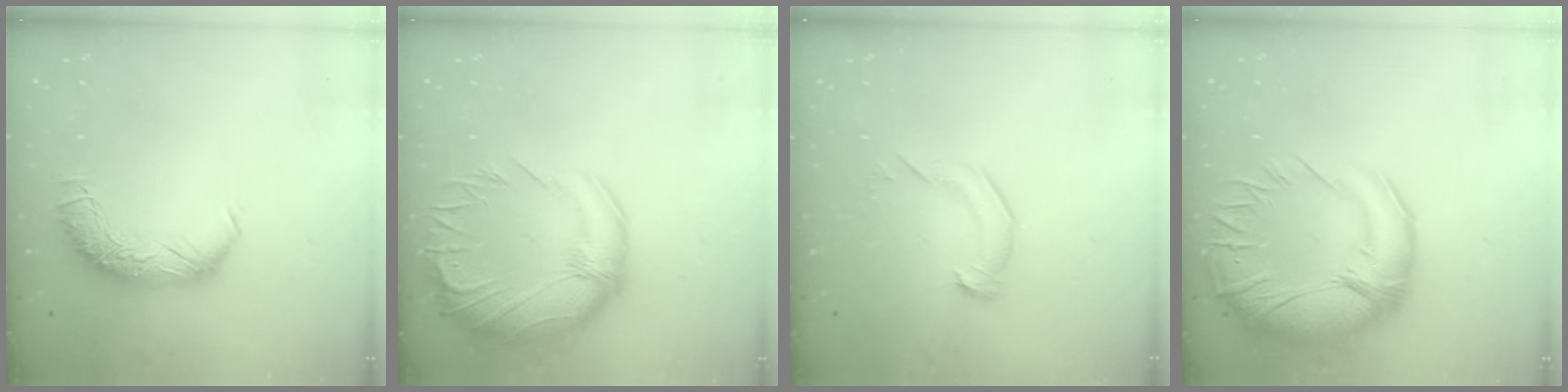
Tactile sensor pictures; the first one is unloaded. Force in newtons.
{"total": 5.4, "press": 4.7, "slide": 2.6}
{"total": 4.2, "press": 4.1, "slide": 0.4}
{"total": 11.3, "press": 10.0, "slide": 5.3}